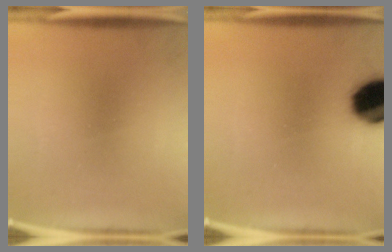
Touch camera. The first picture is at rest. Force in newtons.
{"total": 18.4}